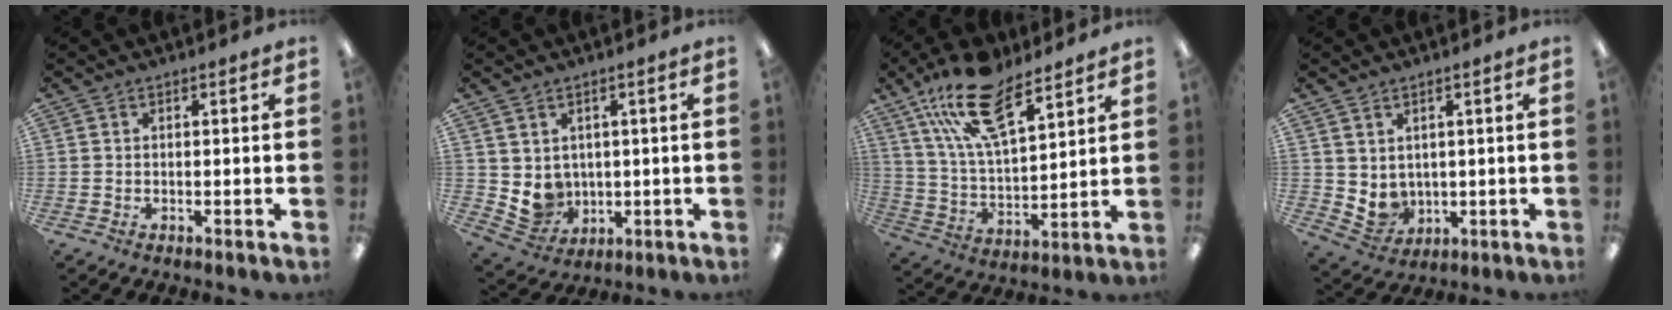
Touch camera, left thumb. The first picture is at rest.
{"total": 5.8, "force": [2.6, 5.1, 0.9], "torque": [-0.028, -0.026, 0.056]}
{"total": 18.8, "force": [12.5, 7.5, 11.9], "torque": [-0.224, -0.046, 0.219]}
{"total": 4.2, "force": [2.2, 3.4, 1.2], "torque": [-0.031, -0.016, 0.044]}